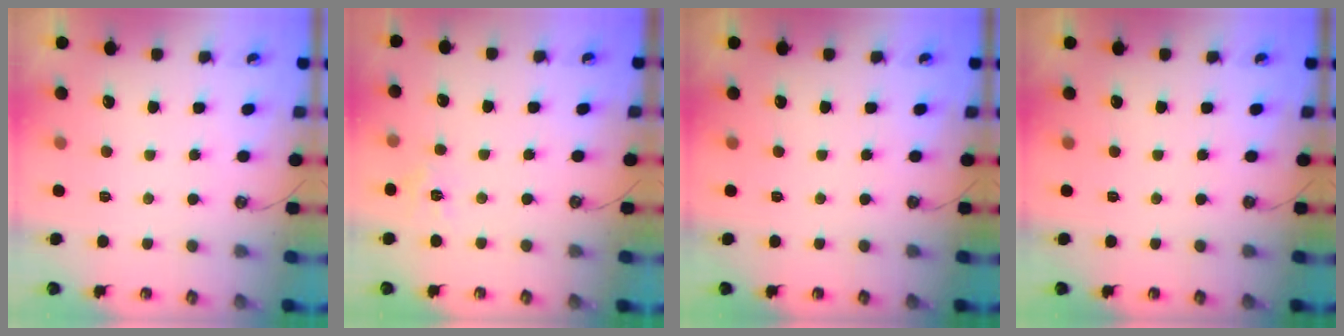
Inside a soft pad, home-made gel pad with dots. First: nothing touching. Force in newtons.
{"total": 5.0, "press": 5.0, "slide": 0.7}
{"total": 0.0}
{"total": 0.0}